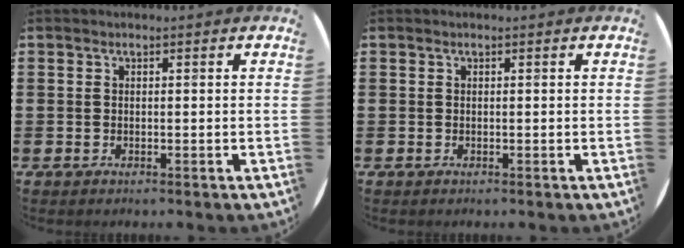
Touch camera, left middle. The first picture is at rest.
{"total": 0.0}